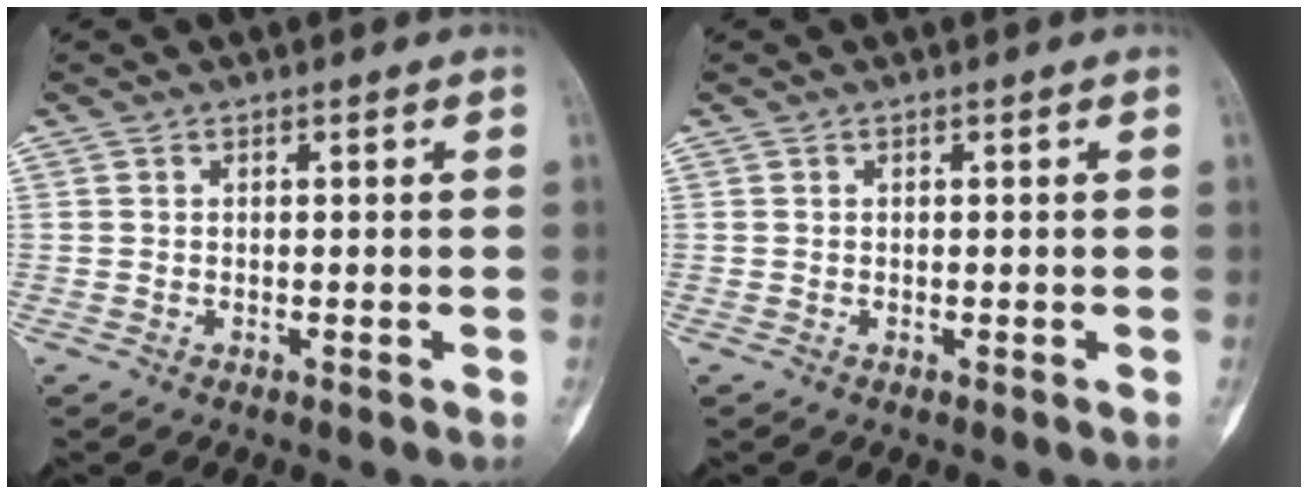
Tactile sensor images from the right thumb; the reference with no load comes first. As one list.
[{"total": 0.0}]